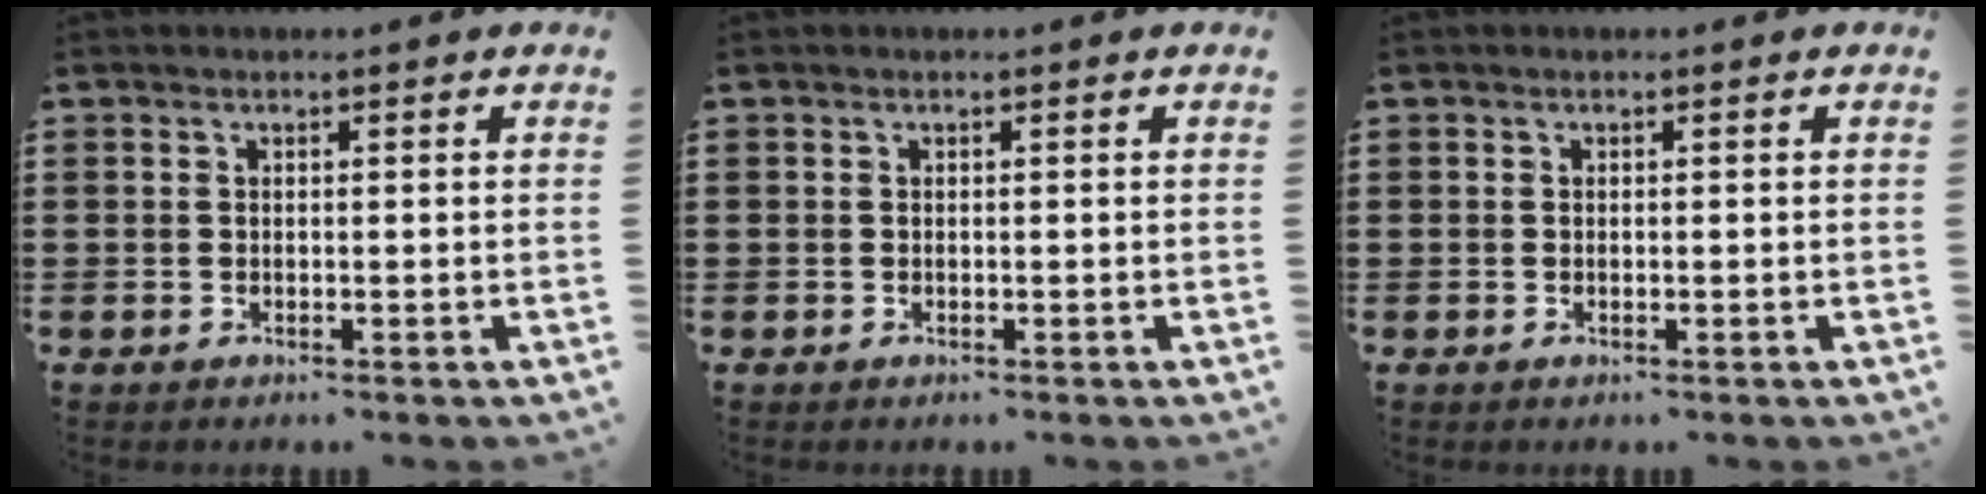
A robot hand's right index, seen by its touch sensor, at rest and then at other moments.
{"total": 0.0}
{"total": 0.0}